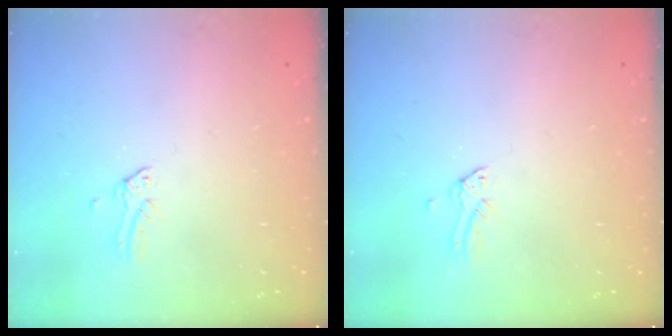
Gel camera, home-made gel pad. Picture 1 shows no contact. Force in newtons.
{"total": 0.0}